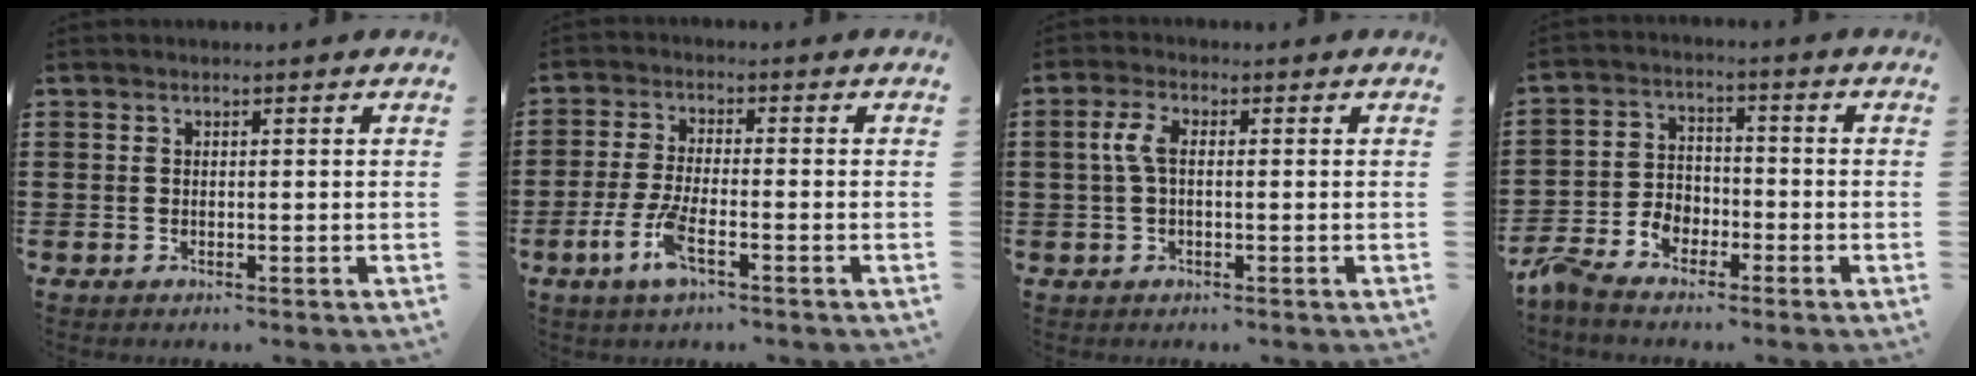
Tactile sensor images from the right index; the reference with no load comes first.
{"total": 5.9, "force": [-3.0, 1.4, 4.8], "torque": [-0.114, -0.015, -0.058]}
{"total": 3.7, "force": [0.1, 1.6, 3.3], "torque": [-0.079, 0.001, -0.005]}
{"total": 4.4, "force": [-3.2, 2.6, 1.4], "torque": [-0.052, 0.005, -0.070]}